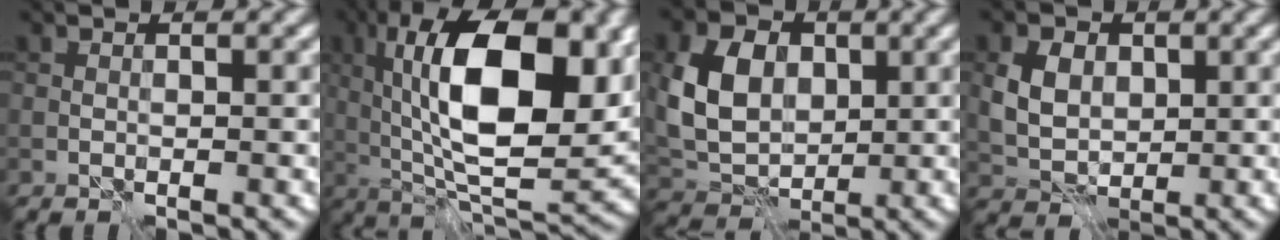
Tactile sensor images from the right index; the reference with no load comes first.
{"total": 14.8, "force": [3.1, 6.2, 13.1], "torque": [-0.214, 0.003, 0.044]}
{"total": 6.5, "force": [1.1, 4.9, 4.2], "torque": [-0.090, 0.005, 0.019]}
{"total": 4.1, "force": [0.8, 3.1, 2.5], "torque": [-0.053, 0.003, 0.009]}